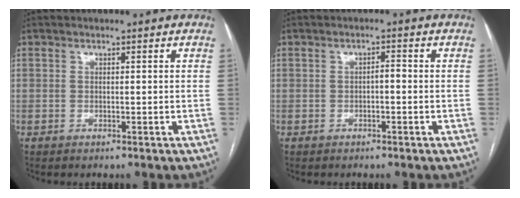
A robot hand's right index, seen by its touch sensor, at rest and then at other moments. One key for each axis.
{"total": 1.4, "fx": -0.4, "fy": 0.5, "fz": 1.2, "tx": -0.017, "ty": 0.005, "tz": -0.008}